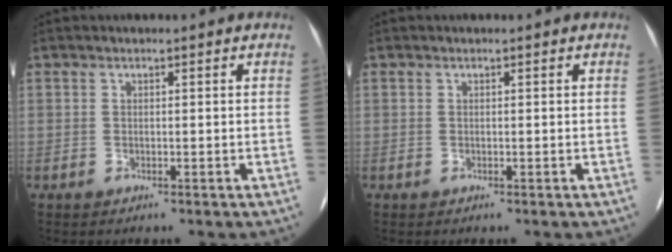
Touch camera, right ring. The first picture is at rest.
{"total": 0.0}